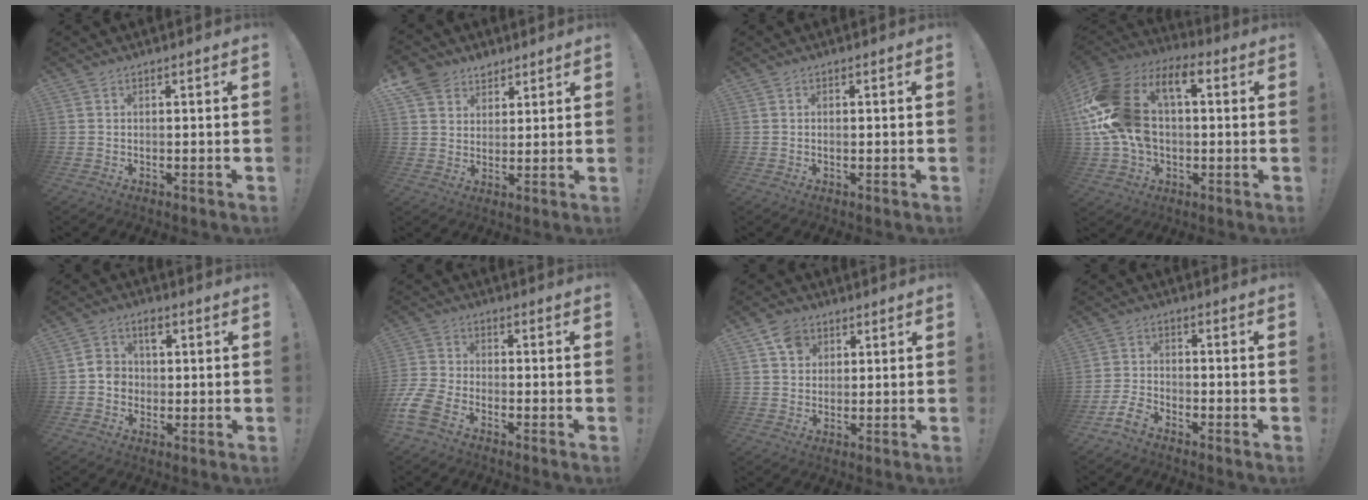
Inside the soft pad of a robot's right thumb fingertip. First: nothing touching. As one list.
[{"total": 7.9, "force": [5.4, 5.5, 1.3], "torque": [-0.024, -0.038, 0.108]}, {"total": 0.5, "force": [-0.3, 0.1, 0.5], "torque": [-0.011, 0.001, -0.005]}, {"total": 22.4, "force": [5.1, 14.6, 16.2], "torque": [-0.314, -0.006, 0.092]}, {"total": 5.6, "force": [0.3, 5.0, 2.4], "torque": [-0.031, 0.005, 0.003]}, {"total": 8.2, "force": [-5.4, 4.5, 4.3], "torque": [-0.108, 0.017, -0.102]}, {"total": 6.2, "force": [3.0, 5.1, 1.9], "torque": [-0.022, -0.012, 0.057]}, {"total": 6.1, "force": [-4.8, 2.6, 2.7], "torque": [-0.063, 0.013, -0.090]}]